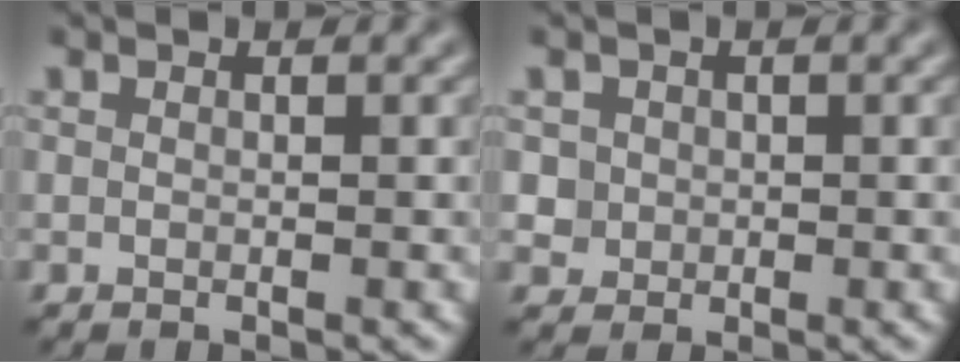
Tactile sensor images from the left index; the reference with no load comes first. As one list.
[{"total": 1.6, "force": [0.2, 1.6, 0.3], "torque": [0.001, -0.003, 0.018]}]